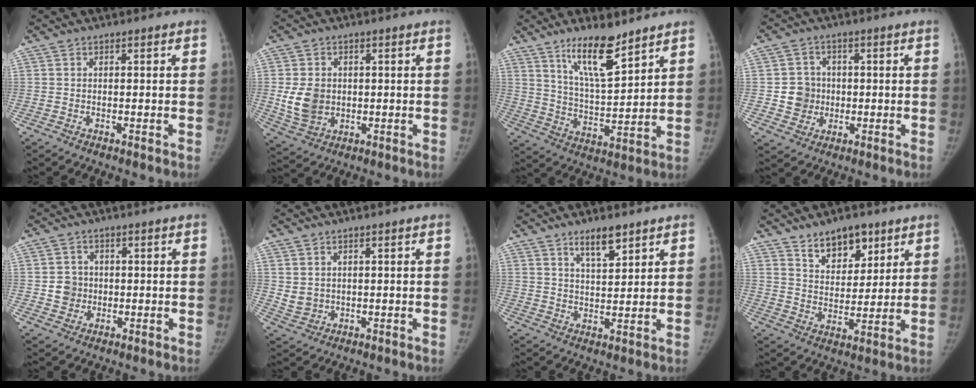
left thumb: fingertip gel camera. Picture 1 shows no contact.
{"total": 7.5, "force": [0.2, 5.9, 4.5], "torque": [-0.069, -0.006, 0.016]}
{"total": 12.0, "force": [8.5, 3.1, 7.9], "torque": [-0.123, -0.065, 0.159]}
{"total": 6.0, "force": [-0.3, 5.8, 1.5], "torque": [0.002, 0.009, -0.002]}
{"total": 4.2, "force": [-0.1, 4.1, 1.1], "torque": [0.003, 0.006, 0.000]}
{"total": 3.1, "force": [0.9, 2.7, 1.4], "torque": [-0.017, -0.011, 0.027]}
{"total": 6.0, "force": [4.2, 1.9, 3.9], "torque": [-0.052, -0.030, 0.073]}
{"total": 10.1, "force": [6.6, 5.5, 5.3], "torque": [-0.047, -0.044, 0.115]}